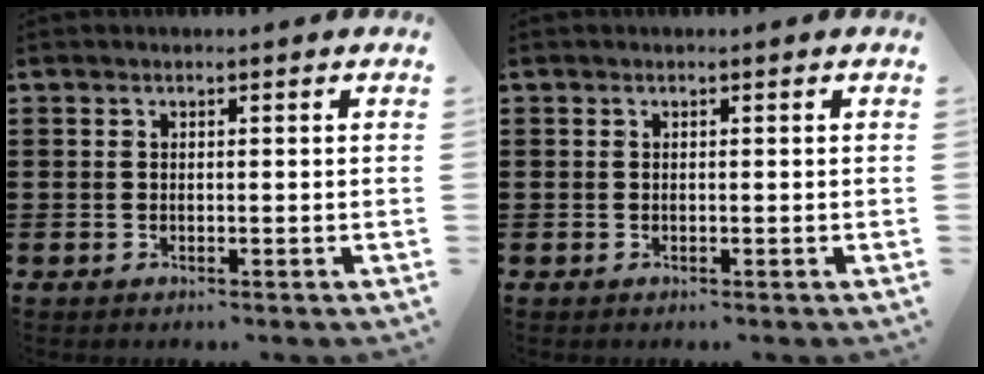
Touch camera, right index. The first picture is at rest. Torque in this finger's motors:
{"motor_torque": [0.93, 1.21, 0.00, 0.00]}